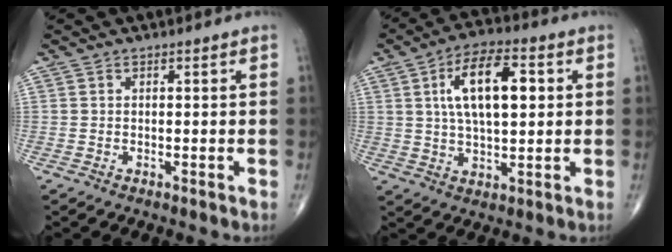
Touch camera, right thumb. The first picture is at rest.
{"total": 13.0, "force": [2.9, 5.9, 11.2], "torque": [-0.180, 0.005, 0.048]}